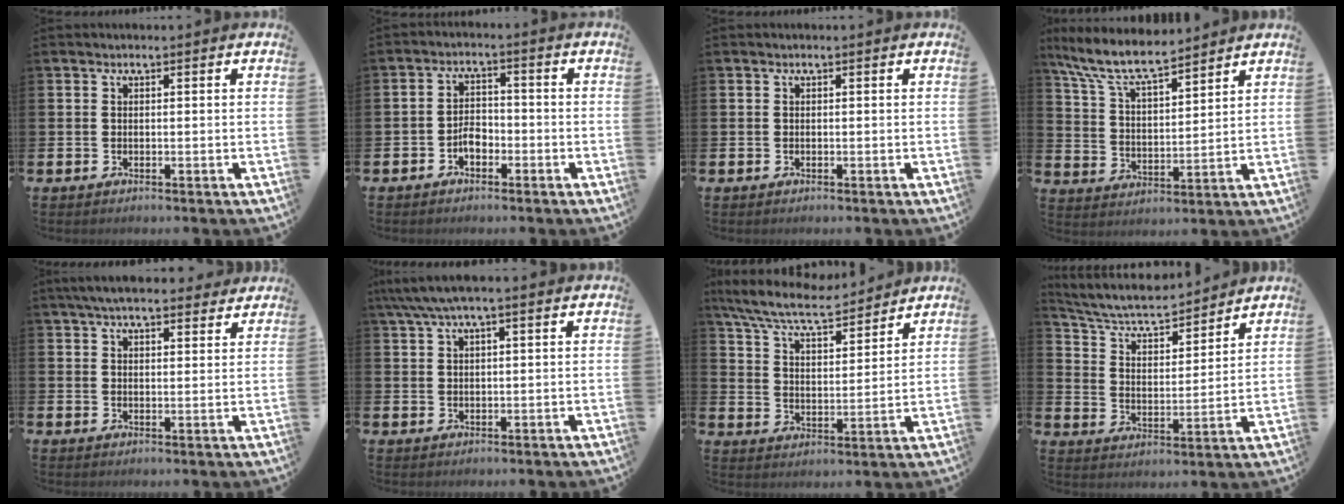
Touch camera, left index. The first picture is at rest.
{"total": 2.8, "force": [-1.6, 1.7, 1.4], "torque": [-0.021, 0.004, -0.036]}
{"total": 0.0}
{"total": 8.7, "force": [7.9, 1.4, 3.4], "torque": [-0.096, -0.043, 0.141]}
{"total": 5.5, "force": [5.0, 1.2, 2.0], "torque": [-0.046, -0.013, 0.091]}
{"total": 3.6, "force": [2.6, 0.6, 2.5], "torque": [-0.055, 0.003, 0.047]}
{"total": 8.2, "force": [7.6, 1.4, 2.9], "torque": [-0.086, -0.045, 0.133]}
{"total": 6.8, "force": [6.3, 1.5, 2.1], "torque": [-0.071, -0.048, 0.105]}